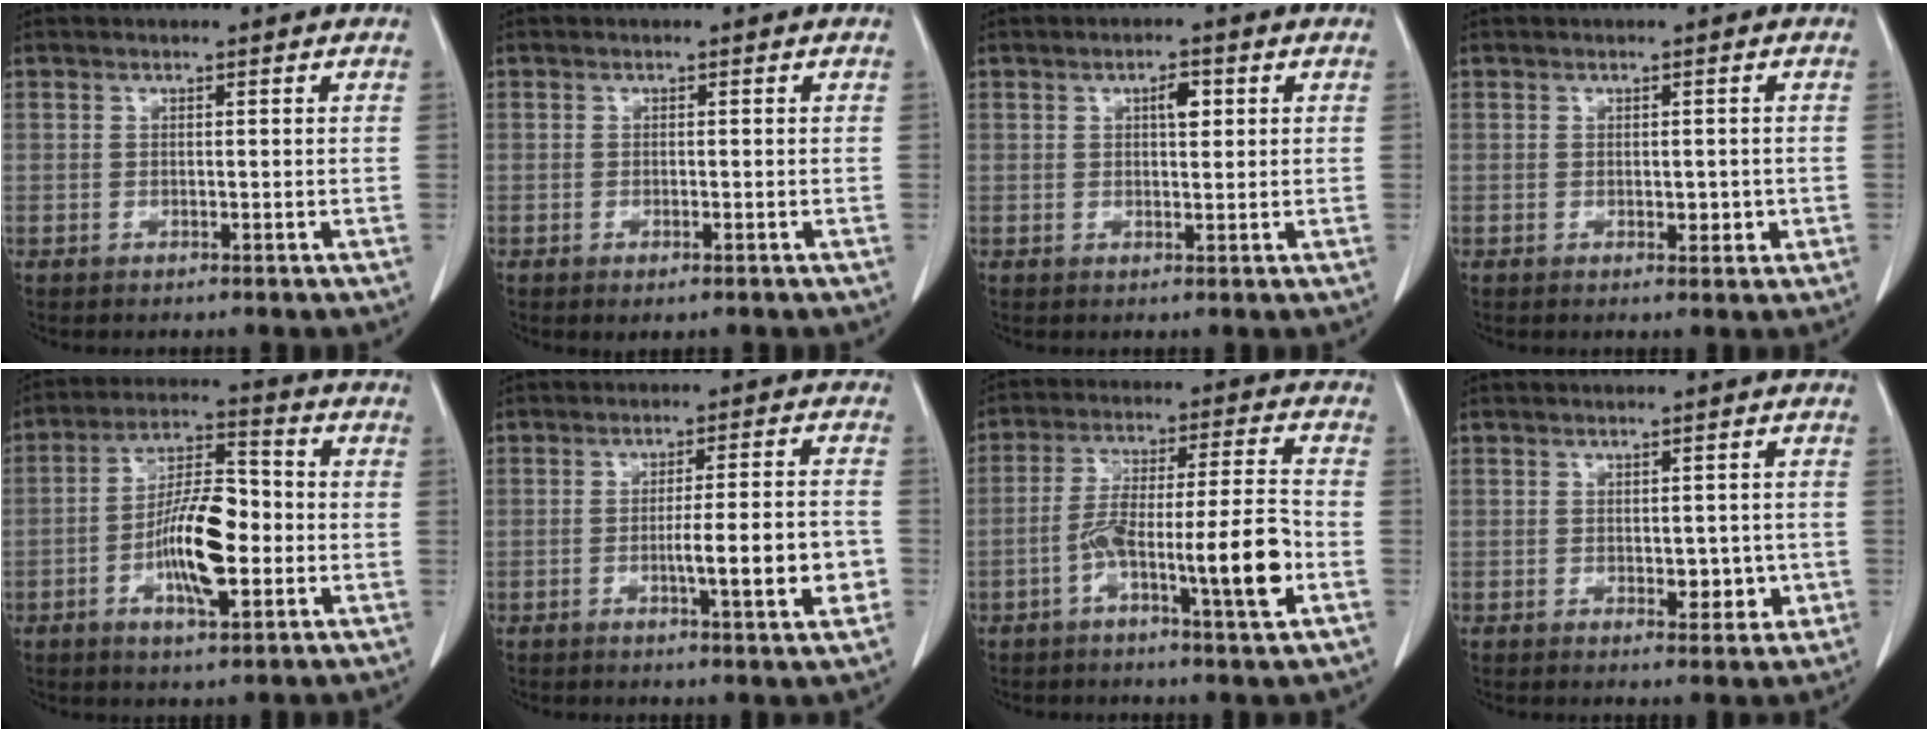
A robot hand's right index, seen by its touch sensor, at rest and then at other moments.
{"total": 1.3, "force": [-0.7, 0.3, 1.0], "torque": [-0.016, -0.004, -0.006]}
{"total": 2.7, "force": [0.9, 1.0, 2.3], "torque": [-0.037, 0.002, 0.015]}
{"total": 2.1, "force": [-0.3, 1.3, 1.7], "torque": [-0.016, 0.000, 0.001]}
{"total": 11.7, "force": [-2.6, 3.6, 10.8], "torque": [-0.201, 0.010, -0.044]}
{"total": 9.3, "force": [-2.5, 0.6, 9.0], "torque": [-0.128, 0.001, -0.035]}
{"total": 13.2, "force": [-4.6, 0.9, 12.4], "torque": [-0.208, 0.014, -0.075]}
{"total": 4.0, "force": [-0.7, 2.3, 3.2], "torque": [-0.028, 0.003, -0.002]}